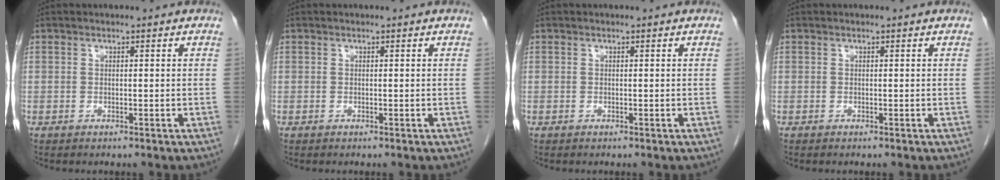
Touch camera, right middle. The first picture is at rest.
{"total": 0.0}
{"total": 0.0}
{"total": 0.0}